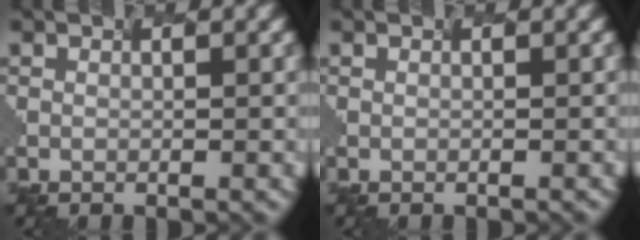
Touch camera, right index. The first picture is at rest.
{"total": 0.0}